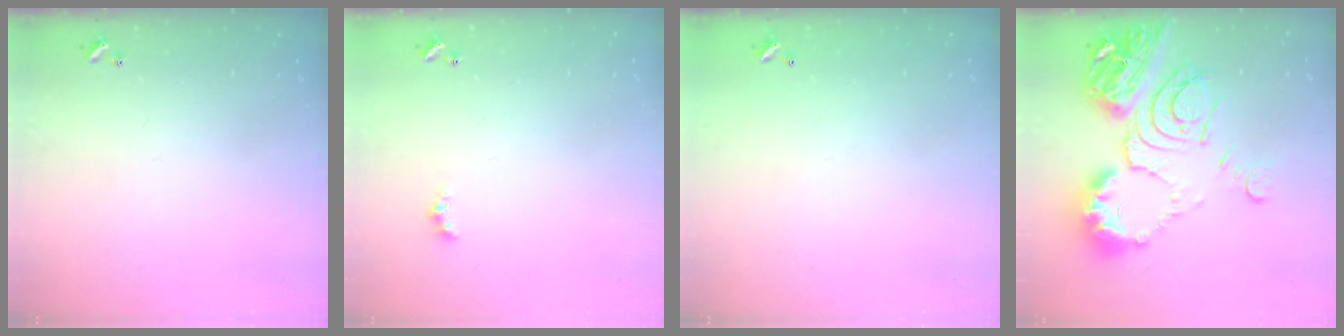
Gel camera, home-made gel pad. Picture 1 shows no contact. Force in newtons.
{"total": 0.0}
{"total": 3.0, "press": 3.0, "slide": 0.1}
{"total": 19.5, "press": 19.4, "slide": 2.4}